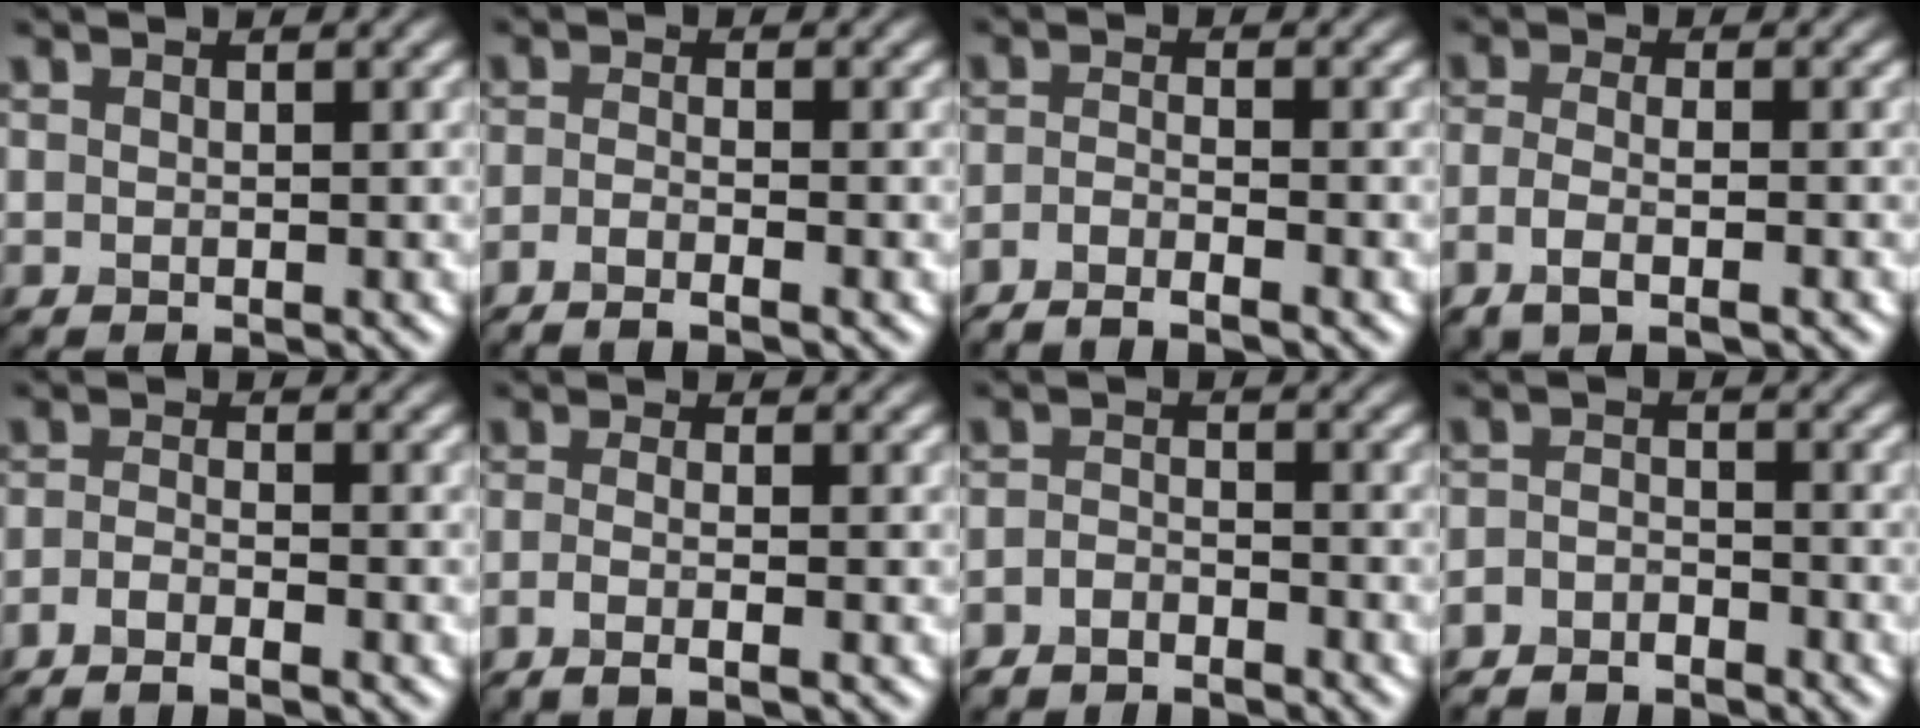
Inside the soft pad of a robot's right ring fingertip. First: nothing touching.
{"total": 2.7, "force": [-1.6, 0.6, 2.1], "torque": [-0.035, -0.005, -0.039]}
{"total": 2.9, "force": [-2.1, 0.5, 1.9], "torque": [-0.036, -0.003, -0.049]}
{"total": 3.5, "force": [-1.5, 1.1, 2.9], "torque": [-0.059, -0.005, -0.034]}
{"total": 2.8, "force": [-1.9, 0.6, 2.0], "torque": [-0.042, -0.002, -0.042]}
{"total": 2.9, "force": [-0.9, 1.0, 2.6], "torque": [-0.037, -0.013, -0.021]}
{"total": 2.1, "force": [-1.9, 0.7, 0.6], "torque": [-0.012, 0.000, -0.043]}
{"total": 2.6, "force": [-2.3, 1.0, 0.6], "torque": [-0.009, 0.000, -0.051]}